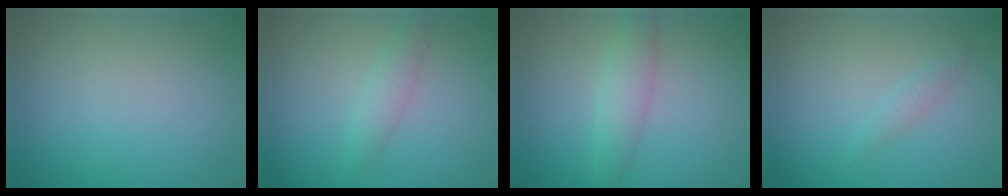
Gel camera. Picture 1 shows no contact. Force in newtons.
{"total": 1.6, "press": 1.6, "slide": 0.0}
{"total": 2.5, "press": 2.5, "slide": 0.1}
{"total": 0.9, "press": 0.9, "slide": 0.0}